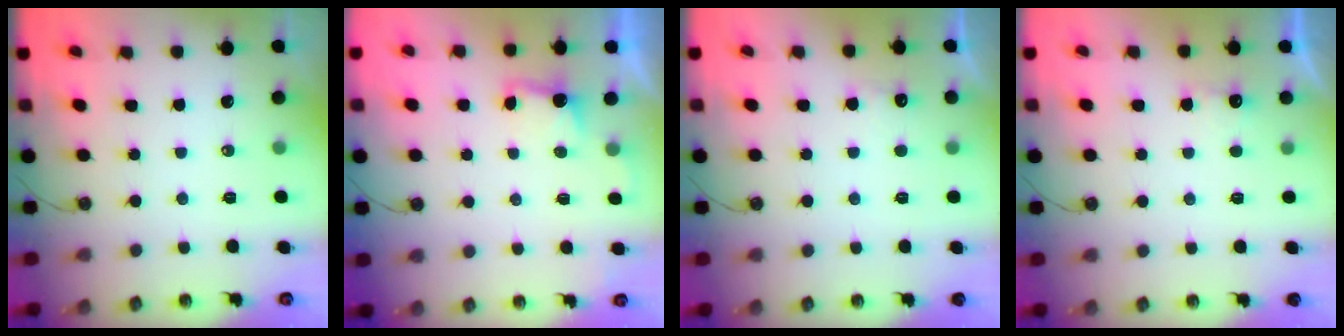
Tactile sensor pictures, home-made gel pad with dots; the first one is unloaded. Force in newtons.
{"total": 1.4, "press": 1.0, "slide": 0.9}
{"total": 5.8, "press": 5.7, "slide": 1.2}
{"total": 2.6, "press": 2.4, "slide": 0.9}